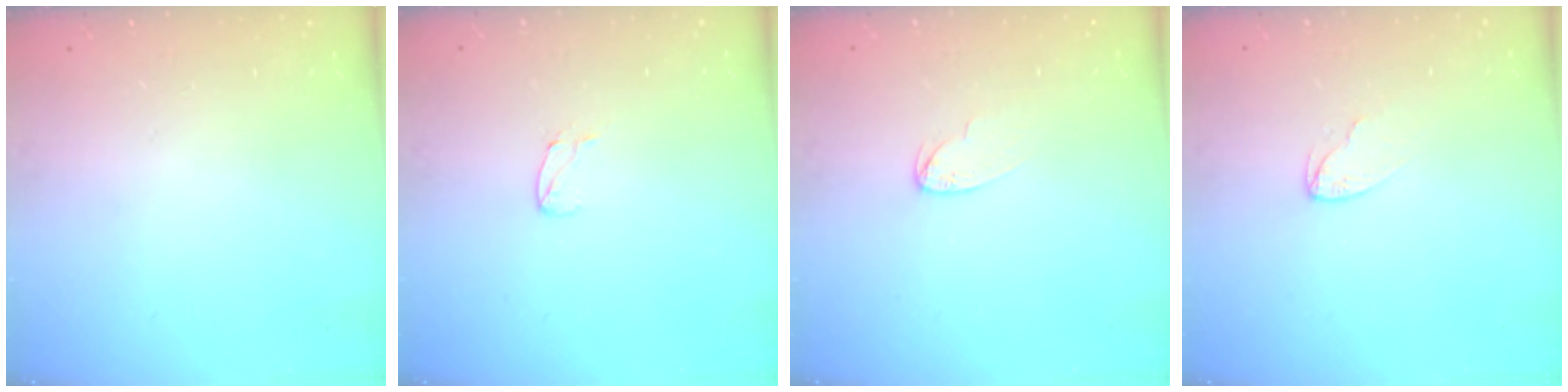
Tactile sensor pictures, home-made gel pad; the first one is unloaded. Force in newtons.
{"total": 5.0, "press": 5.0, "slide": 0.5}
{"total": 3.9, "press": 3.9, "slide": 0.3}
{"total": 3.0, "press": 3.0, "slide": 0.3}